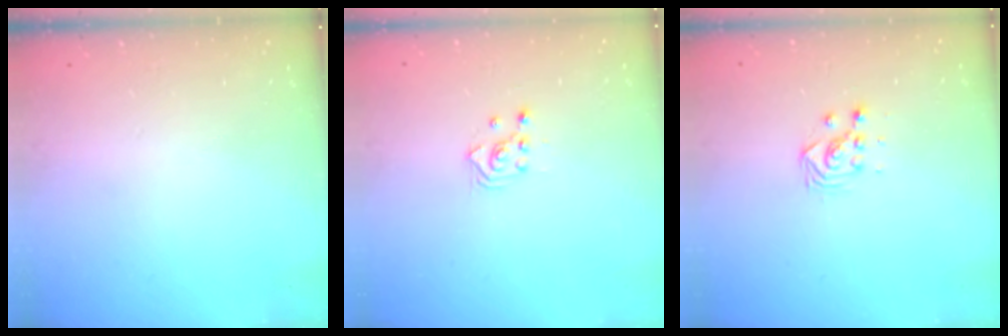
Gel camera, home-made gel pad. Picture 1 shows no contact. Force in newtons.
{"total": 2.5, "press": 2.5, "slide": 0.3}
{"total": 3.5, "press": 3.5, "slide": 0.2}